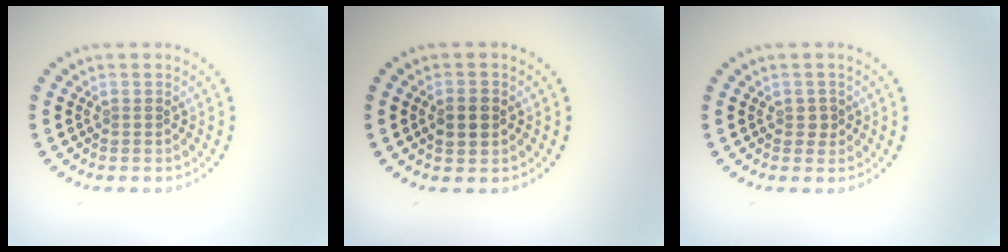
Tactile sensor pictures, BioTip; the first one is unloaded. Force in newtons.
{"total": 2.4, "press": 2.4, "slide": 0.1}
{"total": 0.9, "press": 0.9, "slide": 0.3}